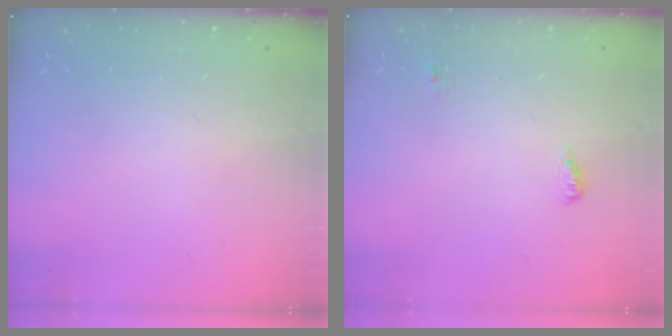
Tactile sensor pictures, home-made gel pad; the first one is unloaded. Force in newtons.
{"total": 4.9, "press": 4.6, "slide": 1.5}